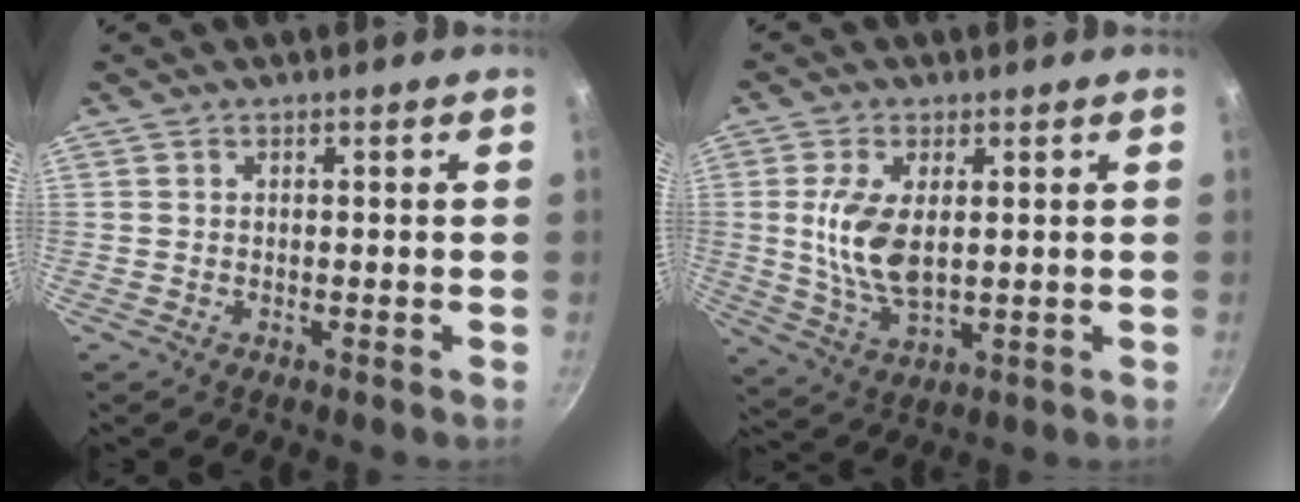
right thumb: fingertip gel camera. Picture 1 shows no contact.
{"total": 9.9, "force": [1.3, 4.9, 8.5], "torque": [-0.167, -0.009, 0.031]}